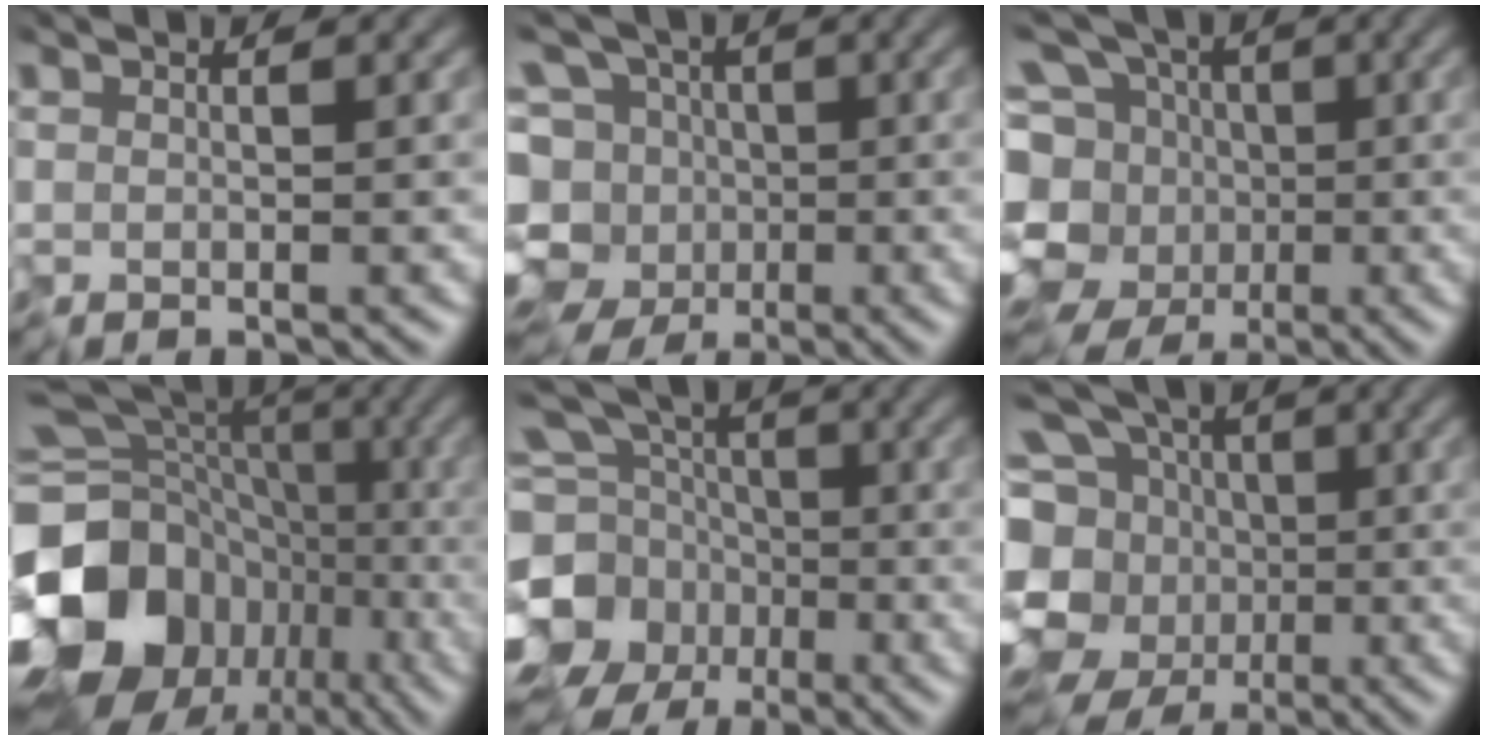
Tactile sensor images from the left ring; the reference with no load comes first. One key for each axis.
{"total": 10.4, "fx": -4.4, "fy": 8.3, "fz": 4.4, "tx": -0.059, "ty": 0.018, "tz": -0.091}
{"total": 9.8, "fx": -3.4, "fy": 7.8, "fz": 4.8, "tx": -0.082, "ty": 0.003, "tz": -0.052}
{"total": 20.3, "fx": -6.3, "fy": 17.1, "fz": 9.1, "tx": -0.173, "ty": -0.014, "tz": -0.119}
{"total": 9.8, "fx": -2.7, "fy": 8.4, "fz": 4.3, "tx": -0.111, "ty": -0.027, "tz": -0.048}
{"total": 10.9, "fx": -3.2, "fy": 9.0, "fz": 5.2, "tx": -0.108, "ty": -0.003, "tz": -0.051}